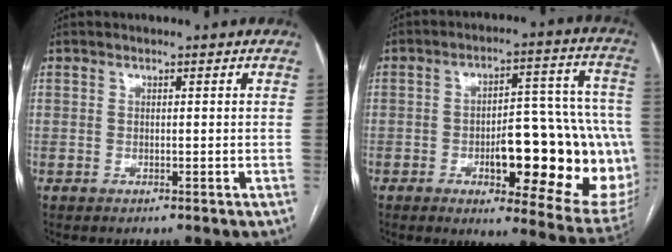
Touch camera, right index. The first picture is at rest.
{"total": 23.9, "force": [-5.2, 7.5, 22.1], "torque": [-0.198, 0.029, -0.047]}